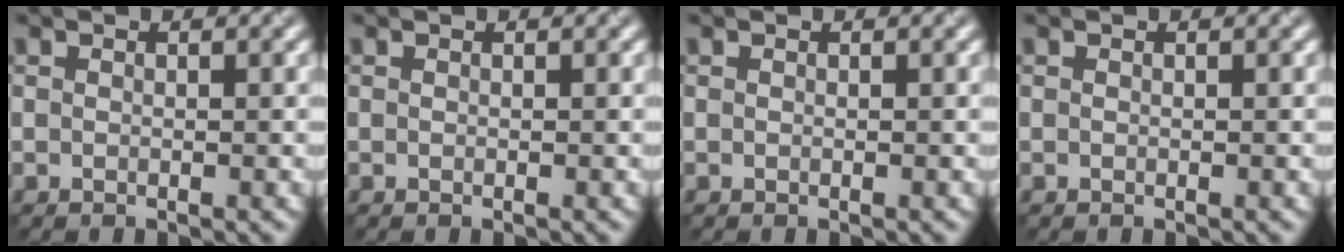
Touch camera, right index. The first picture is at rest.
{"total": 0.0}
{"total": 0.0}
{"total": 0.0}